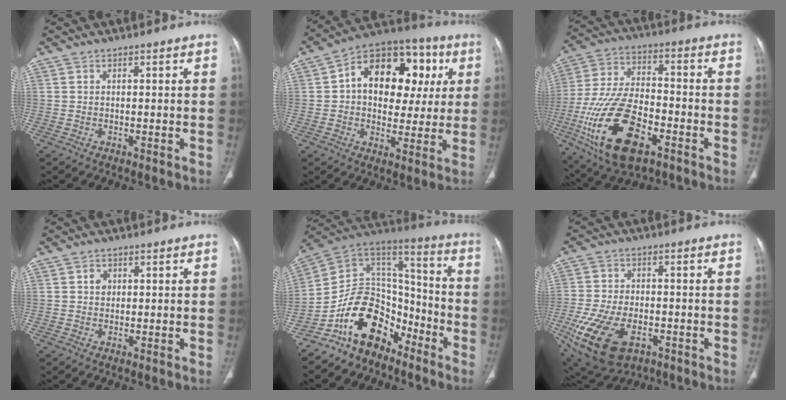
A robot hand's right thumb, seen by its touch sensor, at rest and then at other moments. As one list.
[{"total": 19.3, "force": [3.9, 13.2, 13.5], "torque": [-0.146, 0.026, 0.053]}, {"total": 21.6, "force": [-8.7, 10.4, 16.8], "torque": [-0.336, 0.020, -0.149]}, {"total": 1.7, "force": [0.5, 1.5, 0.8], "torque": [-0.005, 0.001, 0.006]}, {"total": 17.0, "force": [-10.2, 10.7, 8.4], "torque": [-0.105, 0.111, -0.185]}, {"total": 16.7, "force": [-6.7, 9.6, 11.9], "torque": [-0.246, 0.006, -0.104]}]